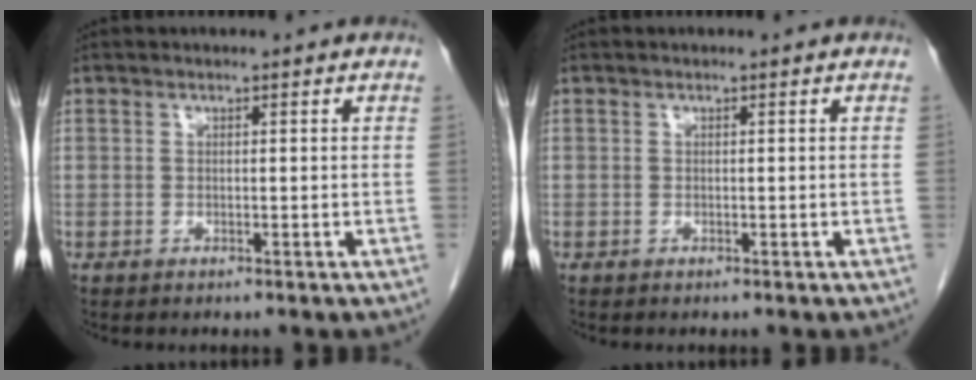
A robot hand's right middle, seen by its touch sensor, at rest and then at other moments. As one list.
[{"total": 0.0}]